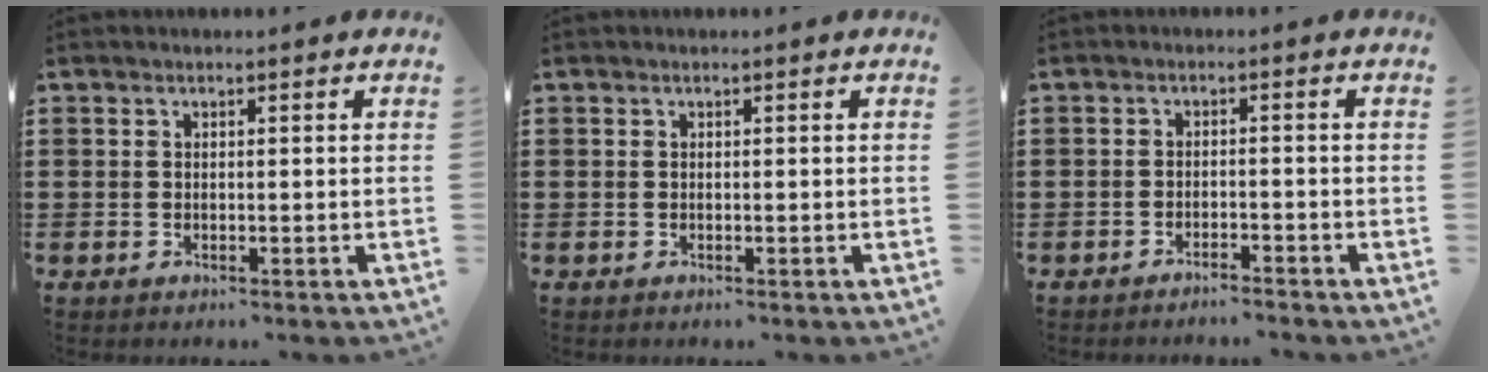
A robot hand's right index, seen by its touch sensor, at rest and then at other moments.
{"total": 0.0}
{"total": 1.8, "force": [-1.8, -0.1, 0.2], "torque": [-0.007, 0.003, -0.038]}